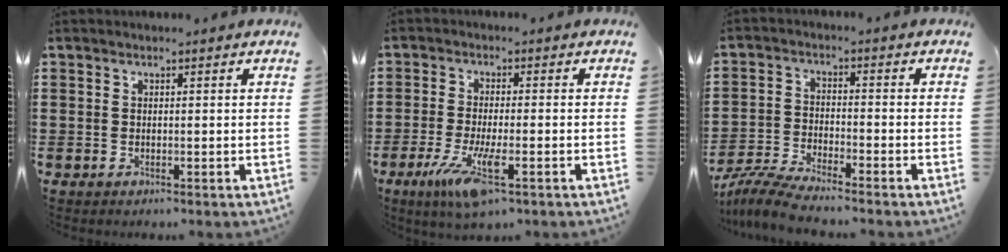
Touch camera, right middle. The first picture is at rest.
{"total": 7.8, "force": [-3.3, 1.6, 6.9], "torque": [-0.149, -0.018, -0.059]}
{"total": 5.9, "force": [-5.6, 0.2, 1.9], "torque": [-0.057, -0.013, -0.113]}